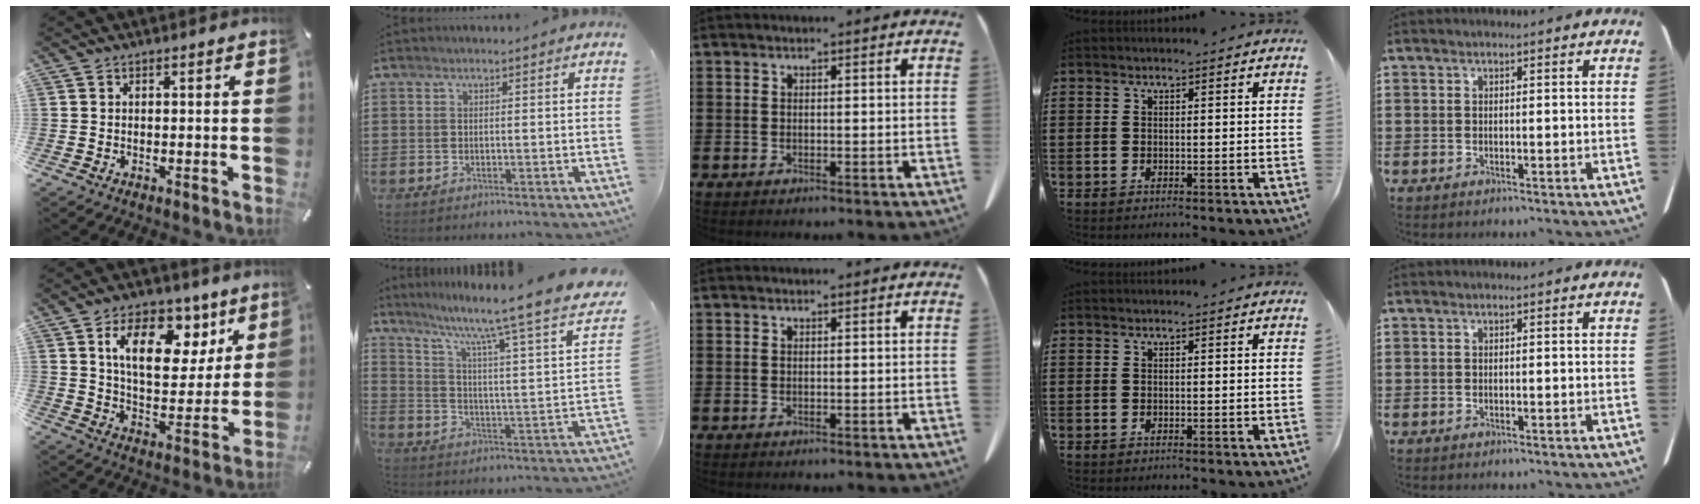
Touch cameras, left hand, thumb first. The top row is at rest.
{"thumb": {"total": 16.2, "force": [8.0, 9.6, 10.3], "torque": [-0.152, -0.028, 0.134]}, "index": {"total": 8.8, "force": [6.9, -0.5, 5.3], "torque": [-0.113, -0.068, 0.098]}}